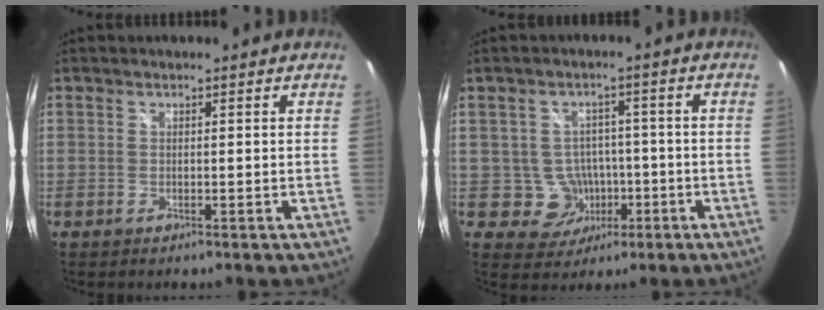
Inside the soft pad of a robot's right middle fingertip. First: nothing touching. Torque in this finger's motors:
{"motor_torque": [0.29, -0.36, -0.01, 0.00]}